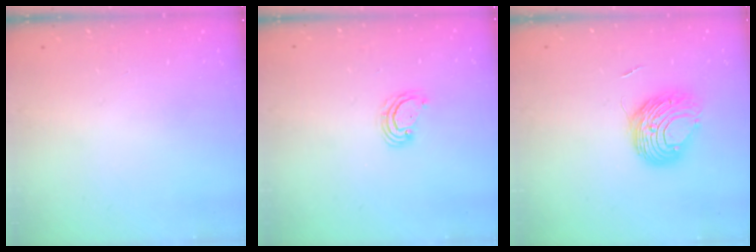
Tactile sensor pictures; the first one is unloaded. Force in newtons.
{"total": 4.1, "press": 4.1, "slide": 0.4}
{"total": 8.8, "press": 8.8, "slide": 0.8}